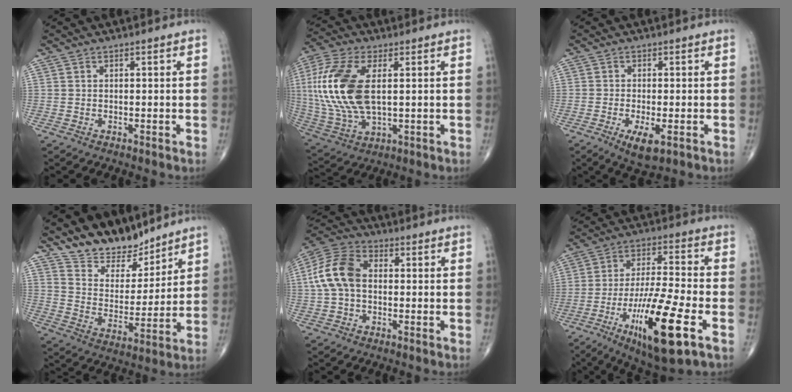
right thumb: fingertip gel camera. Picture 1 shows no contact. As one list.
[{"total": 19.0, "force": [2.5, 9.6, 16.2], "torque": [-0.370, -0.007, 0.051]}, {"total": 5.5, "force": [-2.2, 1.9, 4.6], "torque": [-0.081, -0.012, -0.034]}, {"total": 12.2, "force": [10.4, 5.4, 3.5], "torque": [-0.023, -0.080, 0.191]}, {"total": 11.2, "force": [0.3, 7.5, 8.4], "torque": [-0.174, 0.032, -0.005]}, {"total": 18.9, "force": [-7.7, 3.7, 16.8], "torque": [-0.312, 0.007, -0.126]}]